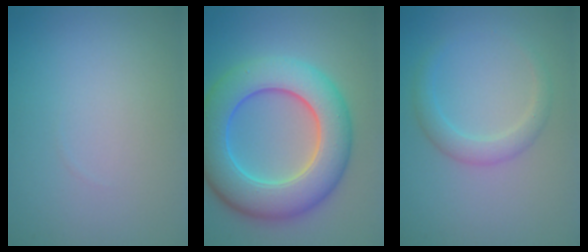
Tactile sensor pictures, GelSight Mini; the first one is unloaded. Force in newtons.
{"total": 9.7, "press": 9.7, "slide": 0.2}
{"total": 2.2, "press": 2.2, "slide": 0.0}